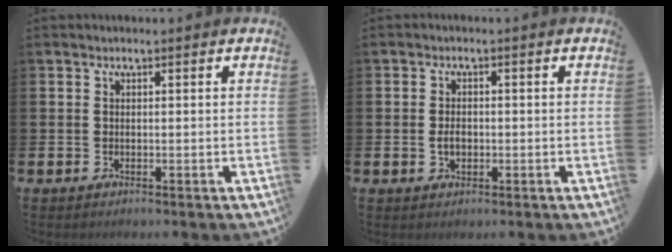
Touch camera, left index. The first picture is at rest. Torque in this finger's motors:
{"motor_torque": [0.02, 0.01, 0.01, 0.03]}